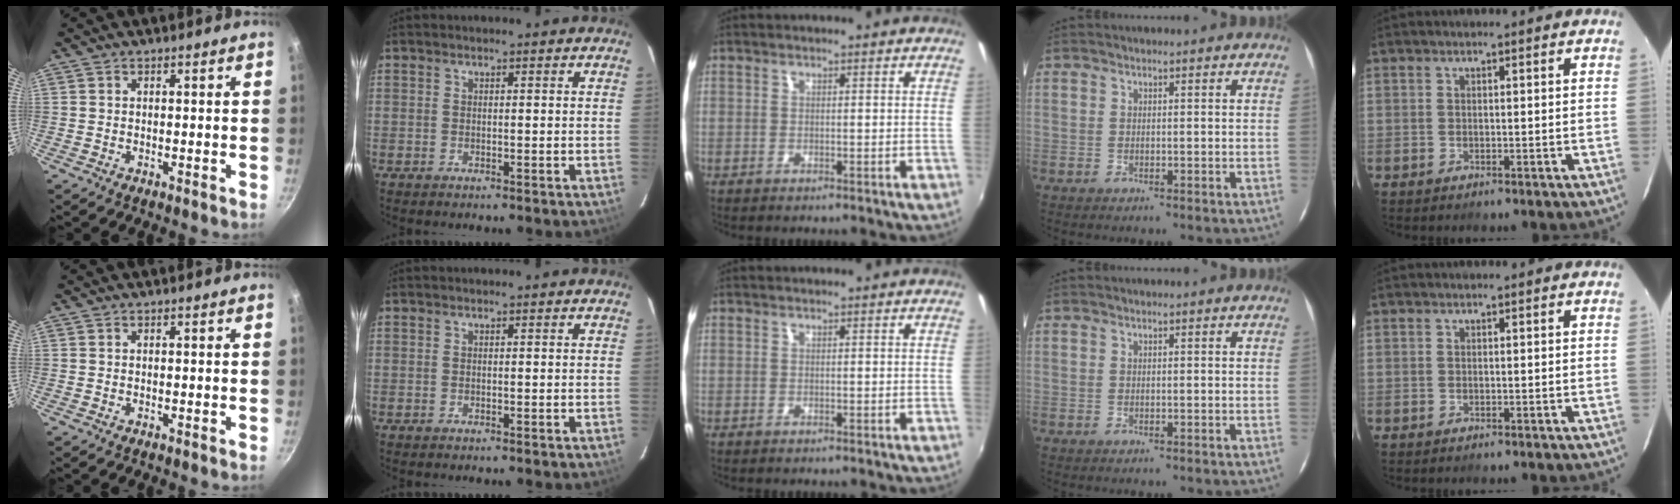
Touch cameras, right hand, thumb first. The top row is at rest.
{}